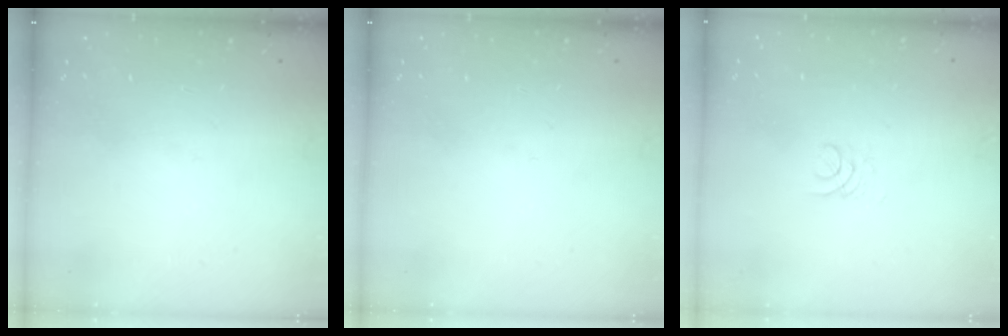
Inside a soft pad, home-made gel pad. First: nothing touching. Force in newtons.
{"total": 0.0}
{"total": 1.0, "press": 1.0, "slide": 0.1}